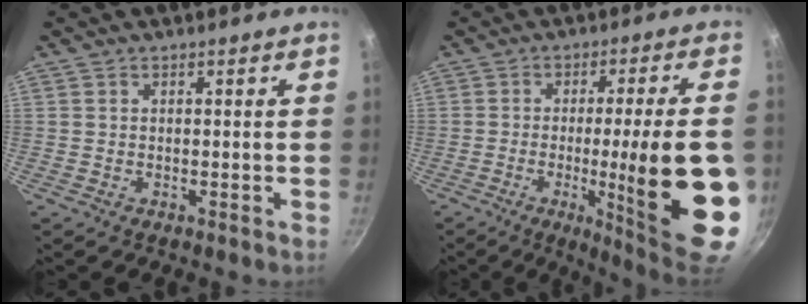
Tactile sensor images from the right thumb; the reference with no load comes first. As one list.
[{"total": 21.5, "force": [-4.0, 3.2, 20.9], "torque": [-0.275, 0.003, -0.044]}]